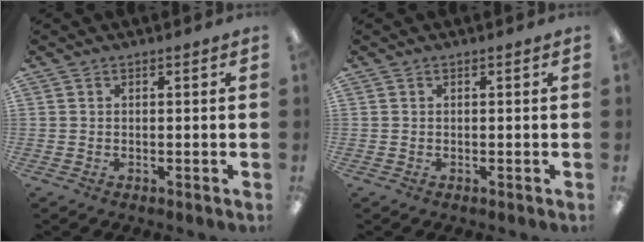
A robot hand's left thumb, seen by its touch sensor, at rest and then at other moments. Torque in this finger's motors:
{"motor_torque": [0.00, 0.00, -0.03, 0.03, 0.00]}